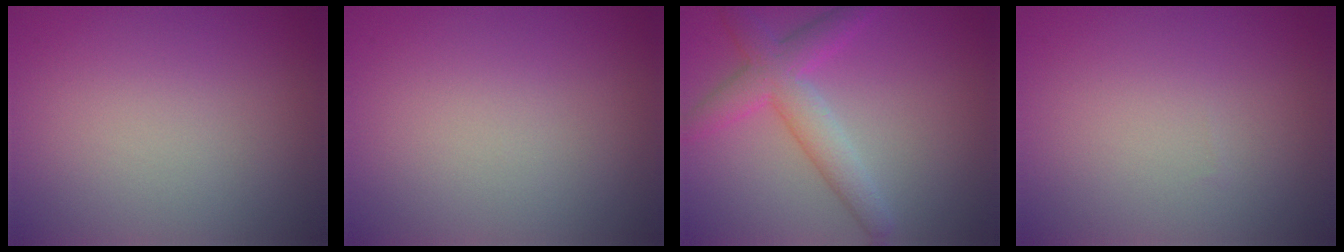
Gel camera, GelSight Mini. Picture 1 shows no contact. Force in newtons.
{"total": 0.0}
{"total": 4.5, "press": 4.5, "slide": 0.1}
{"total": 0.0}